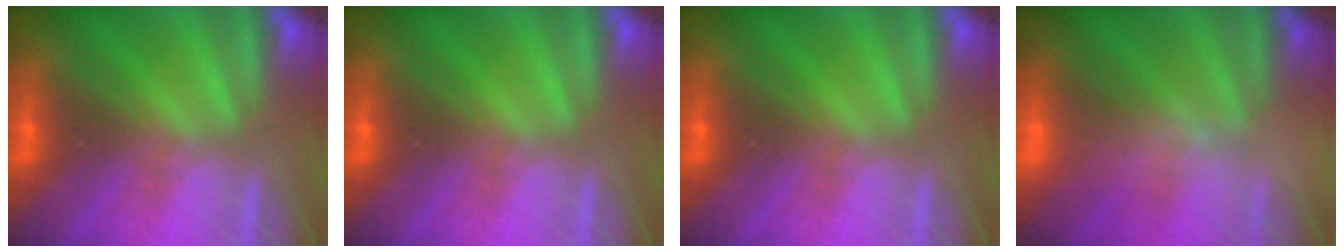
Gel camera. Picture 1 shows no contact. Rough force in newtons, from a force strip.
{"total": 0.0}
{"total": 0.0}
{"total": 2.6}